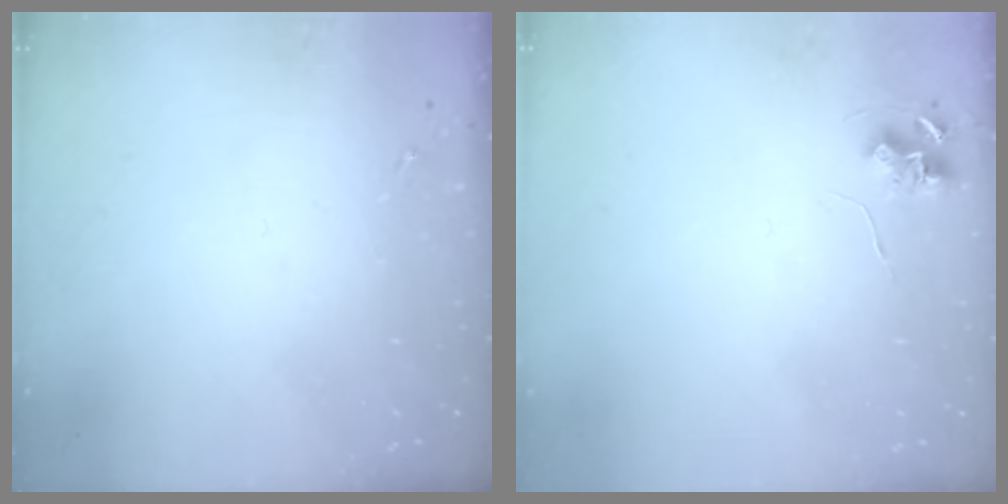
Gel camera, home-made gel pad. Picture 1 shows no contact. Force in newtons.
{"total": 6.0, "press": 6.0, "slide": 0.4}